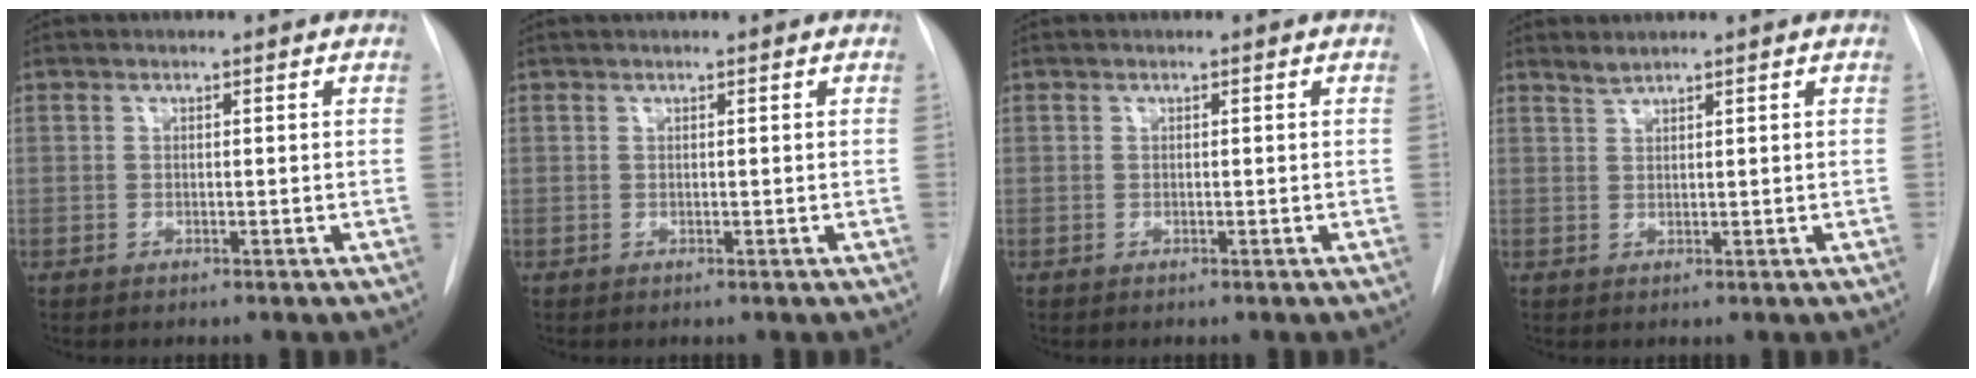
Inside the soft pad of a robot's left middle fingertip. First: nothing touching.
{"total": 0.9, "force": [0.8, 0.1, 0.4], "torque": [-0.012, 0.015, 0.016]}
{"total": 0.0}
{"total": 1.3, "force": [1.3, -0.2, 0.1], "torque": [-0.002, 0.002, 0.028]}